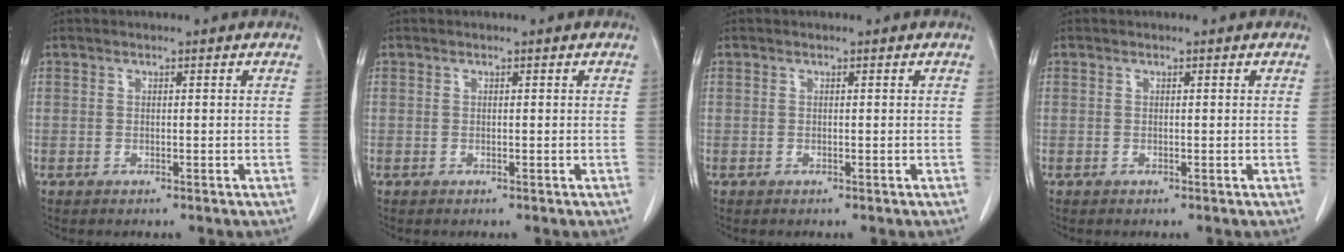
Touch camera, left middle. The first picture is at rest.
{"total": 0.0}
{"total": 0.0}
{"total": 0.0}